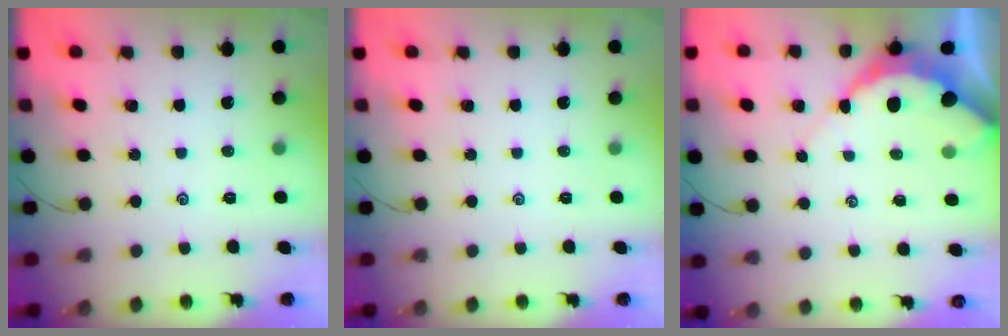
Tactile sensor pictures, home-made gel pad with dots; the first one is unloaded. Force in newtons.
{"total": 0.0}
{"total": 6.6, "press": 6.5, "slide": 0.7}